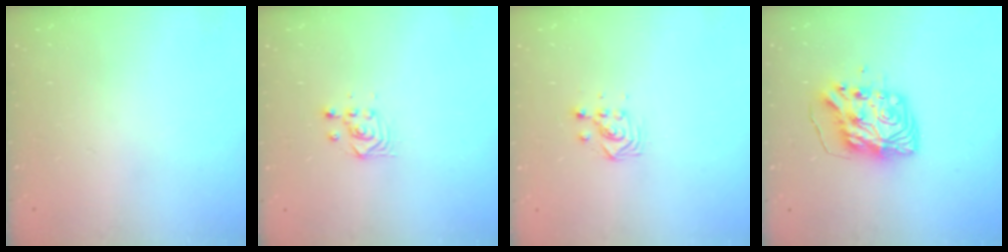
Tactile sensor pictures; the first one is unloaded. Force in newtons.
{"total": 3.3, "press": 3.3, "slide": 0.3}
{"total": 3.3, "press": 3.3, "slide": 0.3}
{"total": 11.0, "press": 10.9, "slide": 1.6}